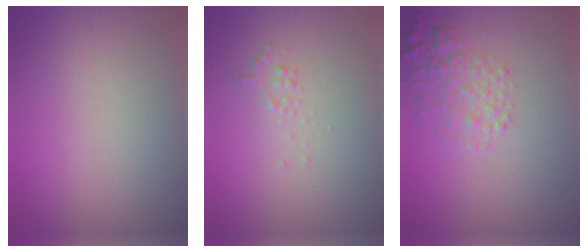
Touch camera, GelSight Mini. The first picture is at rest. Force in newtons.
{"total": 0.7, "press": 0.7, "slide": 0.0}
{"total": 2.9, "press": 2.9, "slide": 0.1}